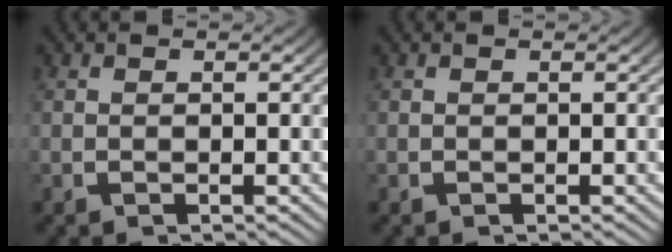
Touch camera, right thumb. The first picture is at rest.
{"total": 0.0}